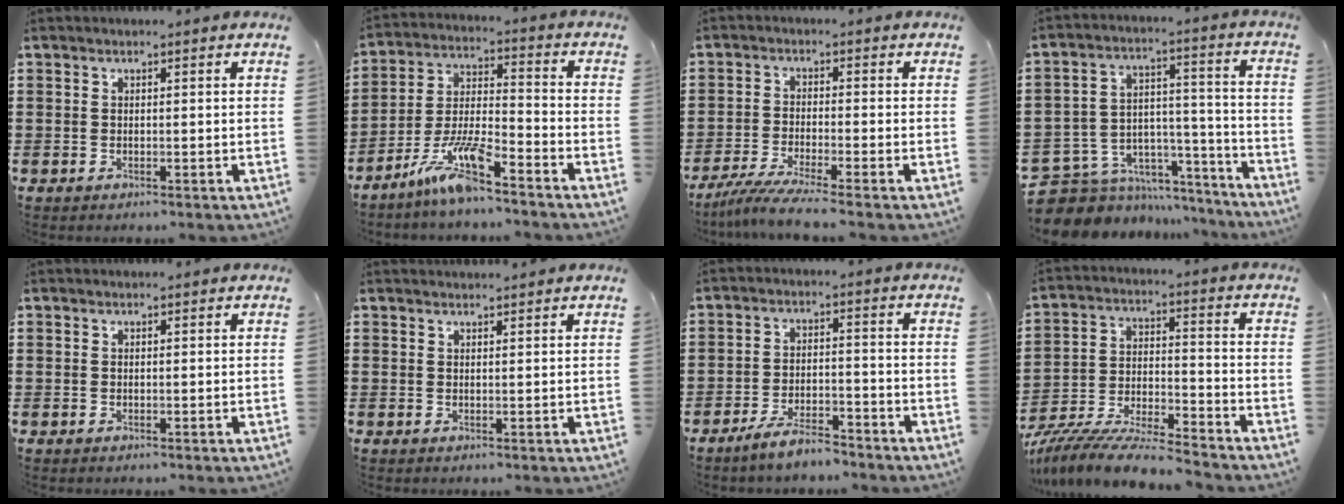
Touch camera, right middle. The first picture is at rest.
{"total": 9.4, "force": [-7.2, 1.1, 5.9], "torque": [-0.138, -0.007, -0.144]}
{"total": 4.5, "force": [-3.9, -0.4, 2.1], "torque": [-0.057, -0.020, -0.081]}
{"total": 6.4, "force": [-5.1, 3.8, 0.6], "torque": [-0.031, -0.002, -0.097]}
{"total": 0.0}
{"total": 1.2, "force": [1.2, -0.1, -0.1], "torque": [-0.001, -0.003, 0.024]}
{"total": 5.2, "force": [-4.6, 0.8, 2.2], "torque": [-0.048, 0.001, -0.092]}
{"total": 9.4, "force": [-9.0, 0.3, 2.7], "torque": [-0.050, 0.008, -0.179]}